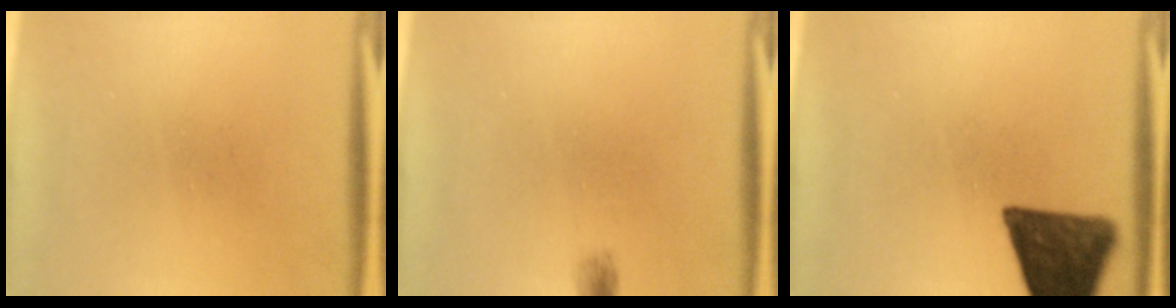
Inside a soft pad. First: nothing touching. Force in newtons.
{"total": 1.4}
{"total": 13.7}